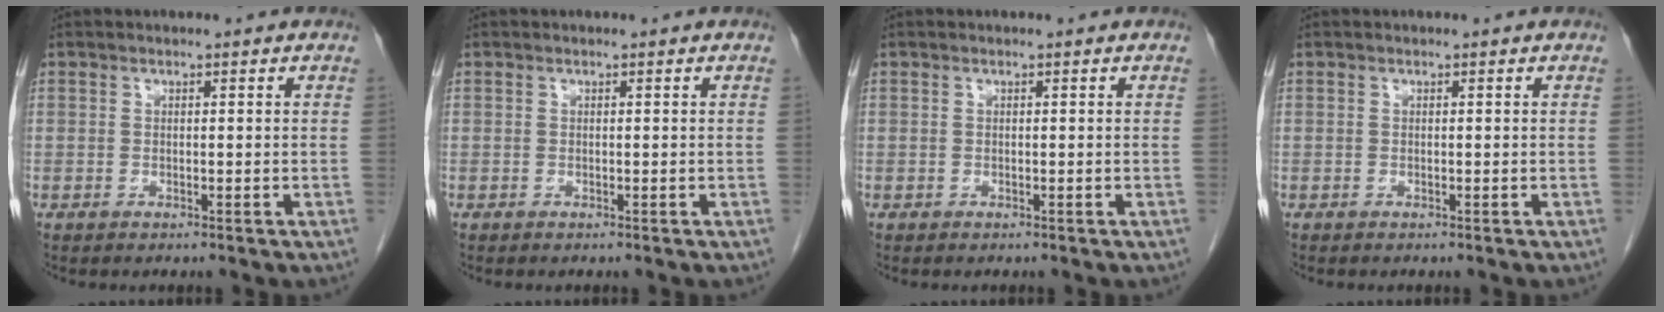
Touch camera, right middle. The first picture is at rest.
{"total": 0.0}
{"total": 0.0}
{"total": 0.0}